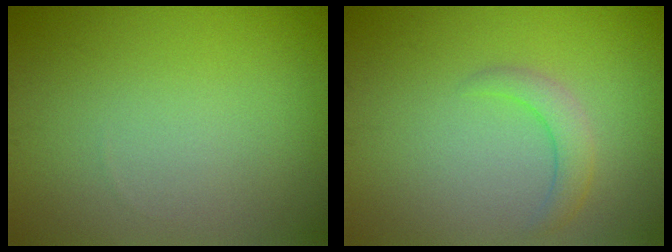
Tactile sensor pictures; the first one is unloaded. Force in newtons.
{"total": 2.1, "press": 2.0, "slide": 0.3}